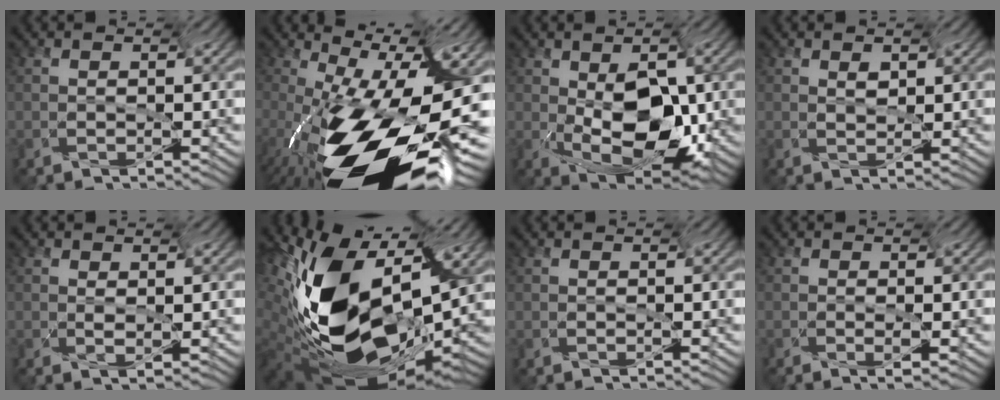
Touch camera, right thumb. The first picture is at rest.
{"total": 16.6, "force": [-9.0, 6.0, 12.5], "torque": [-0.195, -0.006, -0.141]}
{"total": 9.6, "force": [-3.5, 5.2, 7.3], "torque": [-0.129, -0.001, -0.048]}
{"total": 1.6, "force": [0.2, 0.9, 1.2], "torque": [-0.031, 0.003, 0.009]}
{"total": 1.4, "force": [0.5, 0.6, 1.2], "torque": [-0.028, 0.002, 0.004]}
{"total": 16.6, "force": [-2.7, 10.4, 12.6], "torque": [-0.293, -0.039, -0.020]}
{"total": 0.0}
{"total": 0.9, "force": [-0.8, 0.1, 0.5], "torque": [-0.023, 0.009, -0.018]}